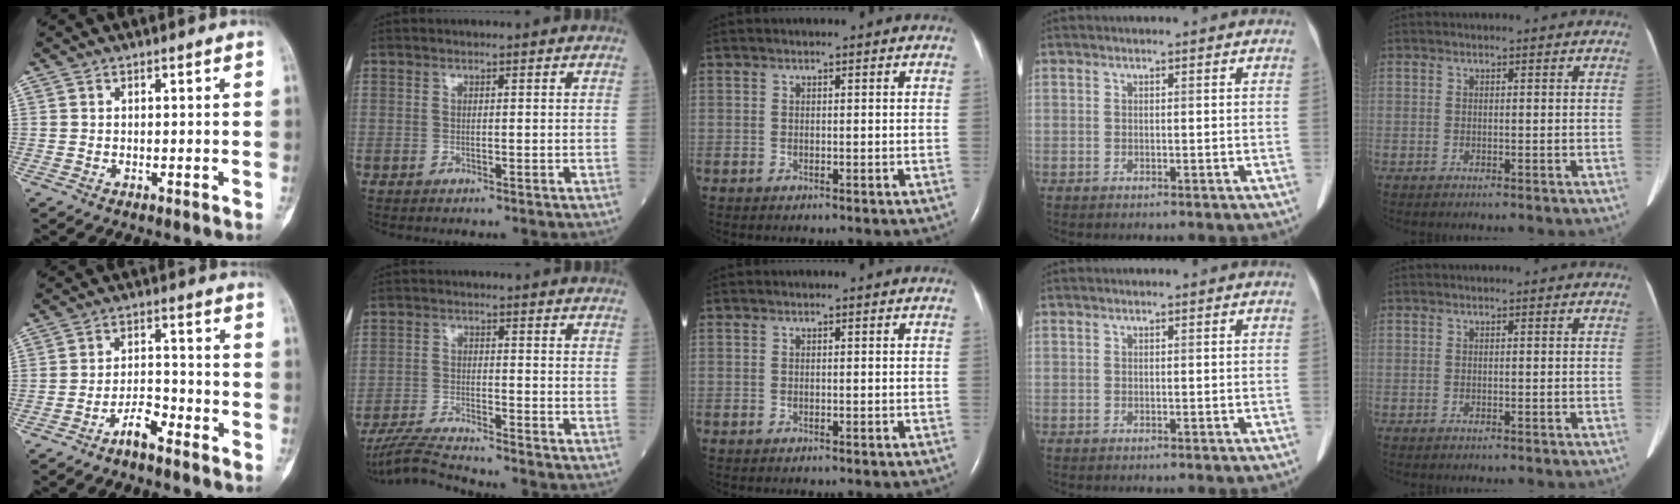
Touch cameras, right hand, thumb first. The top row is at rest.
{"thumb": {"total": 4.8, "force": [-3.6, 1.5, 2.8], "torque": [-0.045, 0.033, -0.067]}, "index": {"total": 6.4, "force": [-6.0, -1.3, 1.6], "torque": [-0.032, -0.022, -0.114]}}